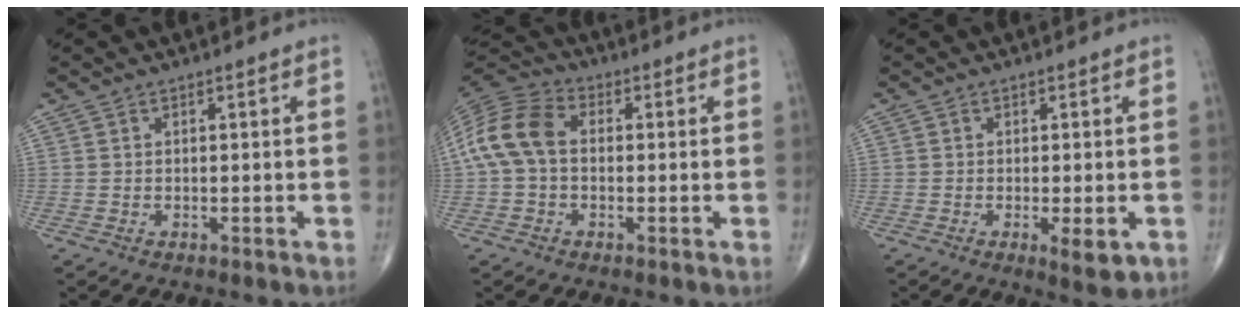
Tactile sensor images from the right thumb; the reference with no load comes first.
{"total": 10.9, "force": [0.2, 7.5, 8.0], "torque": [-0.165, 0.030, -0.008]}
{"total": 4.4, "force": [-1.4, 1.4, 4.0], "torque": [-0.057, -0.011, -0.017]}